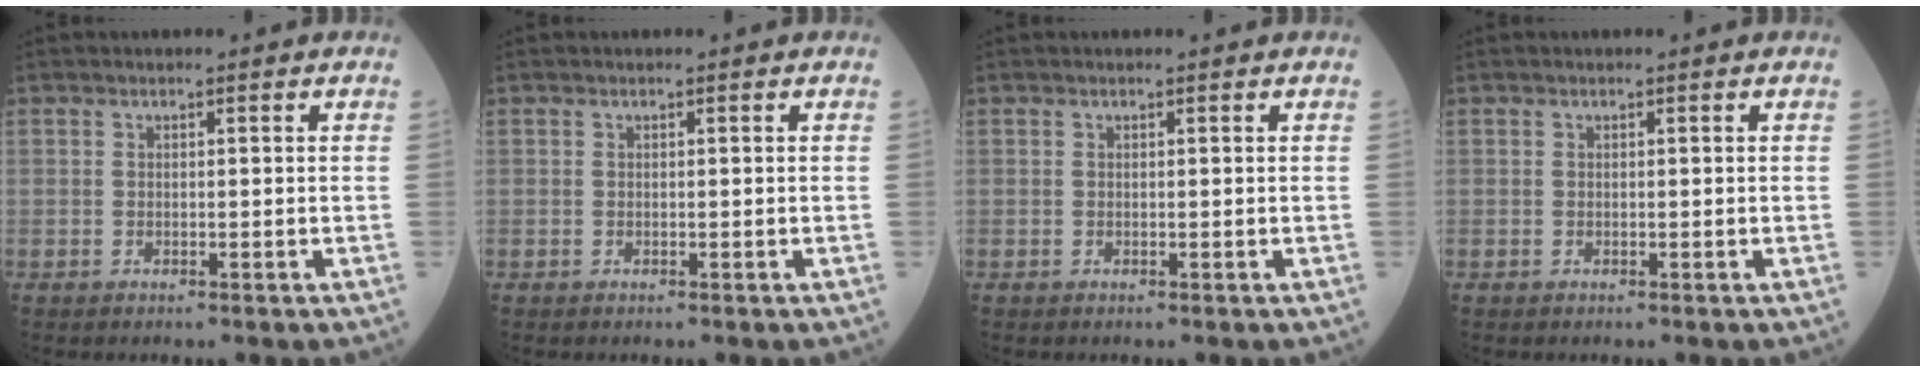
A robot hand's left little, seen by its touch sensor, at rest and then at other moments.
{"total": 0.0}
{"total": 0.0}
{"total": 0.0}